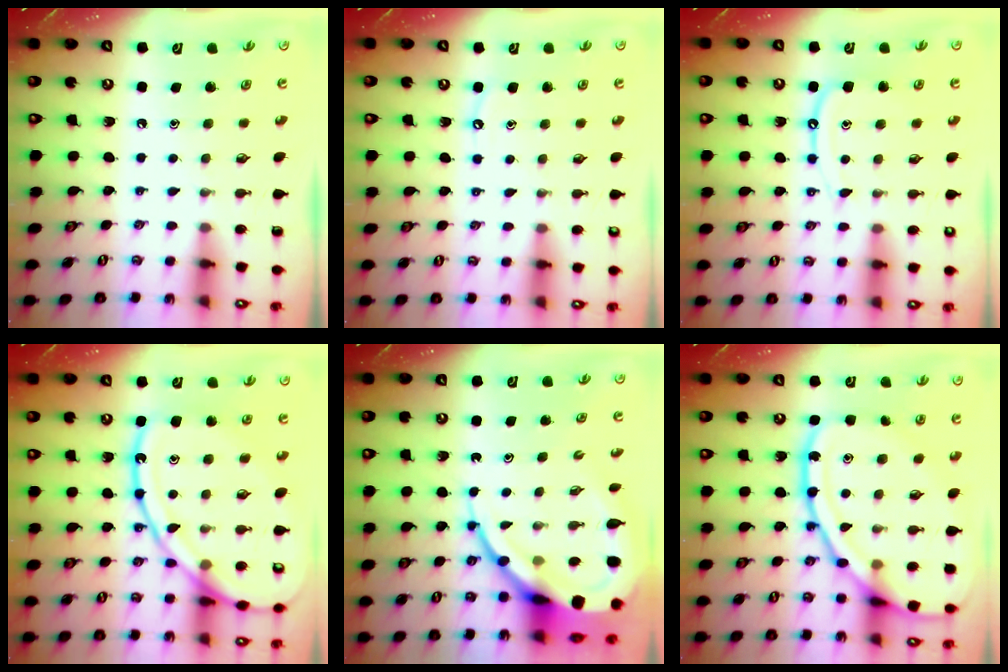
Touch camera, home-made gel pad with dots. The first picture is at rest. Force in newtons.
{"total": 4.5, "press": 4.4, "slide": 0.6}
{"total": 9.9, "press": 9.9, "slide": 0.9}
{"total": 20.3, "press": 20.2, "slide": 1.9}
{"total": 17.0, "press": 16.9, "slide": 1.8}
{"total": 20.8, "press": 20.7, "slide": 1.8}